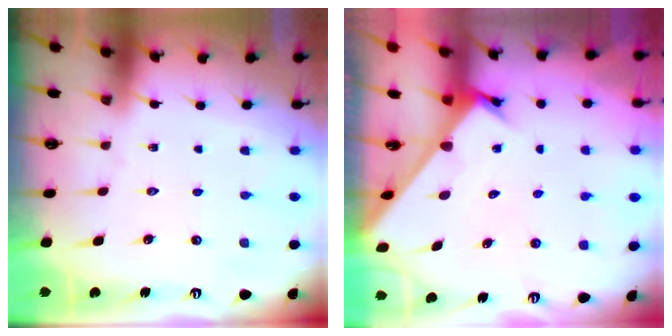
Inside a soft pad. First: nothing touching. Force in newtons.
{"total": 2.1, "press": 2.1, "slide": 0.1}